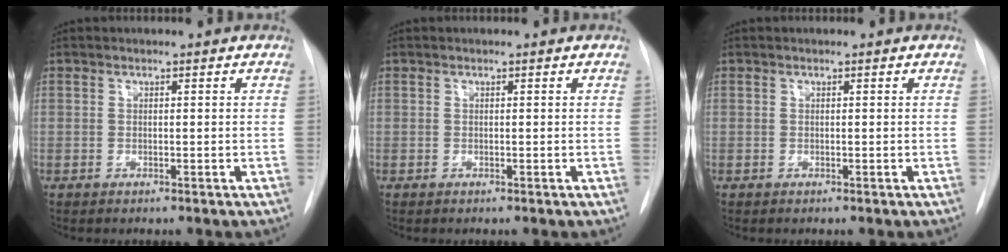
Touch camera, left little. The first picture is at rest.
{"total": 0.0}
{"total": 0.0}